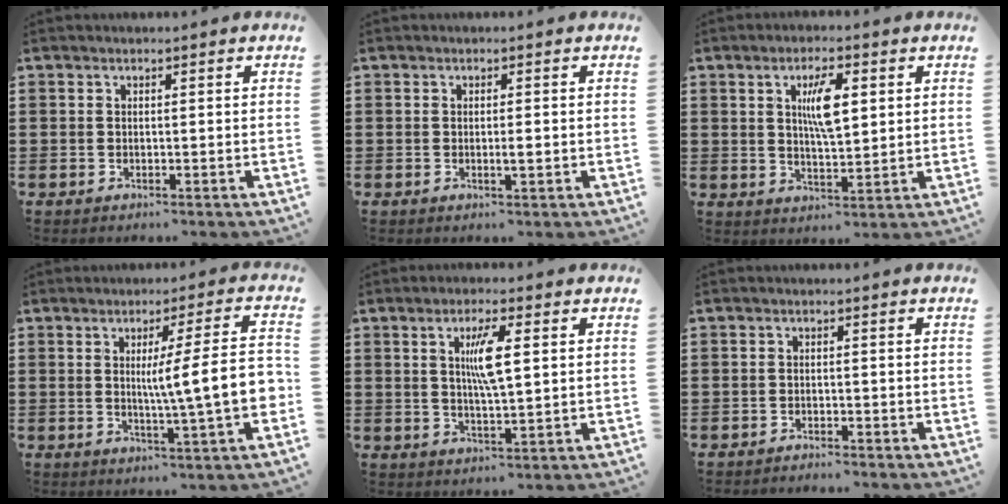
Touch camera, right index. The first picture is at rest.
{"total": 1.5, "force": [-0.2, 0.1, 1.5], "torque": [-0.026, -0.005, -0.004]}
{"total": 6.3, "force": [1.7, 2.0, 5.7], "torque": [-0.102, 0.001, 0.024]}
{"total": 9.9, "force": [-0.3, 0.3, 9.9], "torque": [-0.149, -0.016, -0.014]}
{"total": 5.7, "force": [1.4, 1.1, 5.4], "torque": [-0.101, 0.003, 0.018]}
{"total": 1.2, "force": [-1.2, 0.1, -0.1], "torque": [-0.002, 0.003, -0.027]}